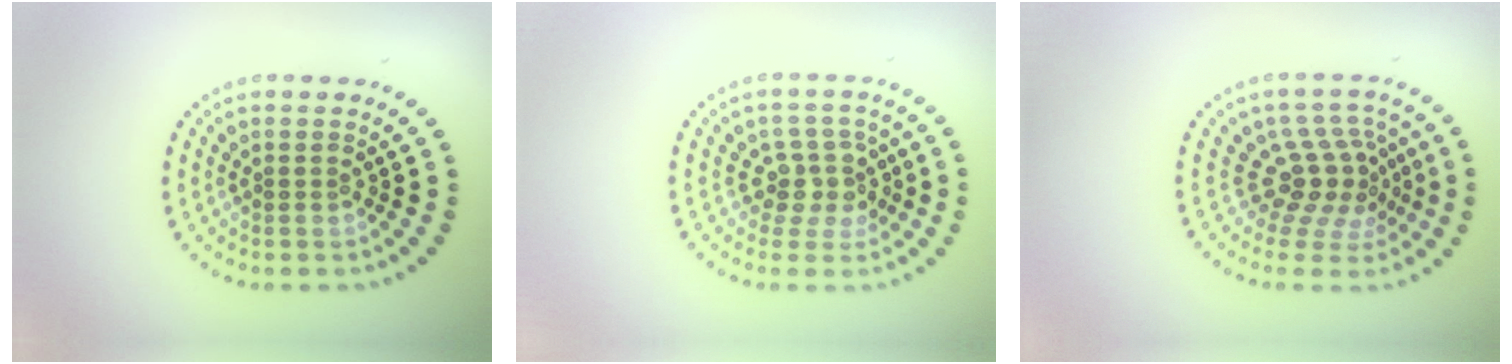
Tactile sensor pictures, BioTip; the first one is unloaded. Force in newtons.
{"total": 3.0, "press": 2.3, "slide": 1.9}
{"total": 4.0, "press": 2.8, "slide": 2.8}